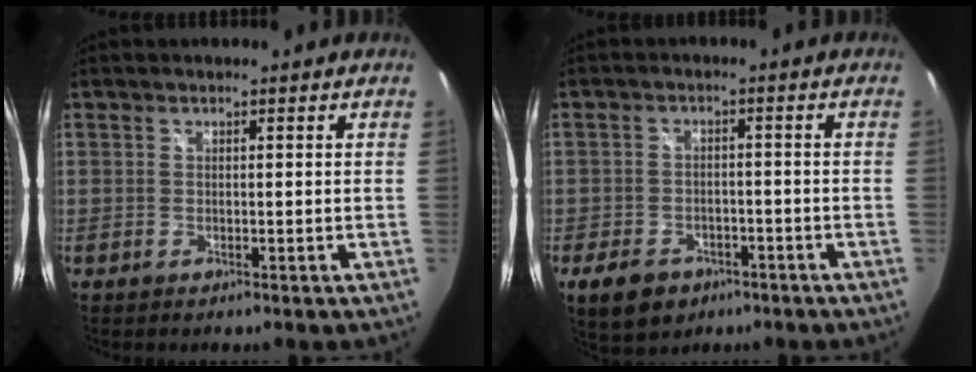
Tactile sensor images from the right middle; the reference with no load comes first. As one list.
[{"total": 8.5, "force": [-5.0, 5.5, 4.1], "torque": [-0.100, -0.005, -0.072]}]